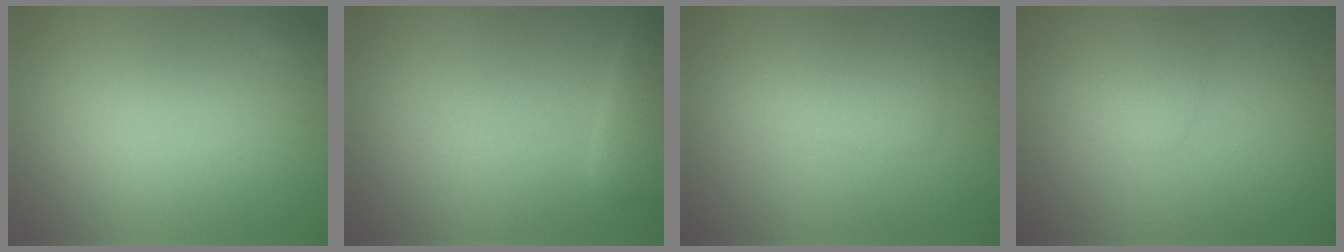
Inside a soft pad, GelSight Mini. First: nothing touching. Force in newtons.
{"total": 2.9, "press": 2.9, "slide": 0.3}
{"total": 2.8, "press": 2.8, "slide": 0.1}
{"total": 1.9, "press": 1.9, "slide": 0.2}